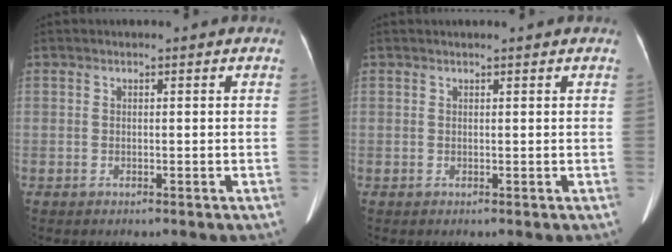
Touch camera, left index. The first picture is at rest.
{"total": 2.1, "force": [1.9, -0.1, 0.8], "torque": [-0.010, 0.020, 0.024]}